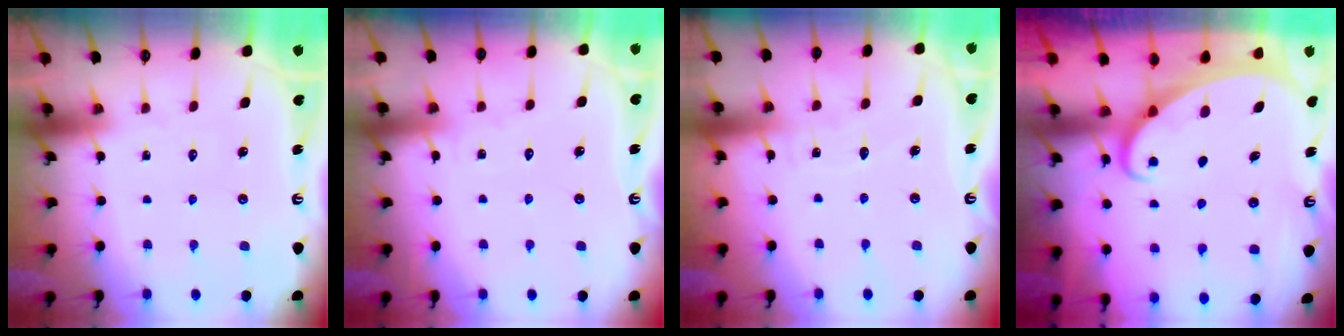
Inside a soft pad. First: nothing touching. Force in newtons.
{"total": 4.2, "press": 4.1, "slide": 0.5}
{"total": 4.6, "press": 4.6, "slide": 0.4}
{"total": 2.0, "press": 2.0, "slide": 0.2}